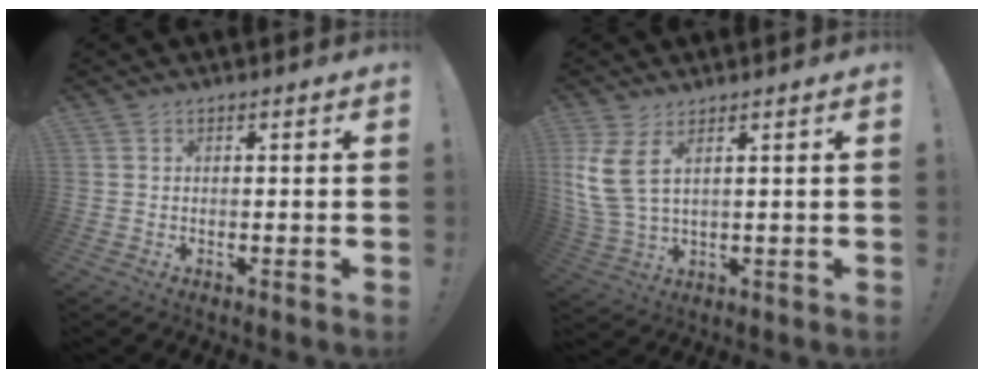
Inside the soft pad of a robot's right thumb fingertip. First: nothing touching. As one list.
[{"total": 7.8, "force": [3.6, 2.9, 6.2], "torque": [-0.132, -0.021, 0.070]}]